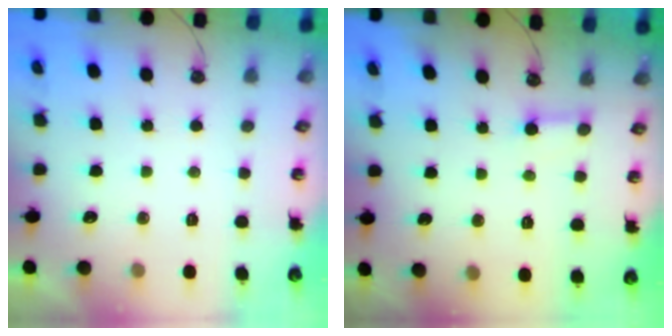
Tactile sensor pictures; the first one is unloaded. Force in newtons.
{"total": 2.5, "press": 2.5, "slide": 0.1}